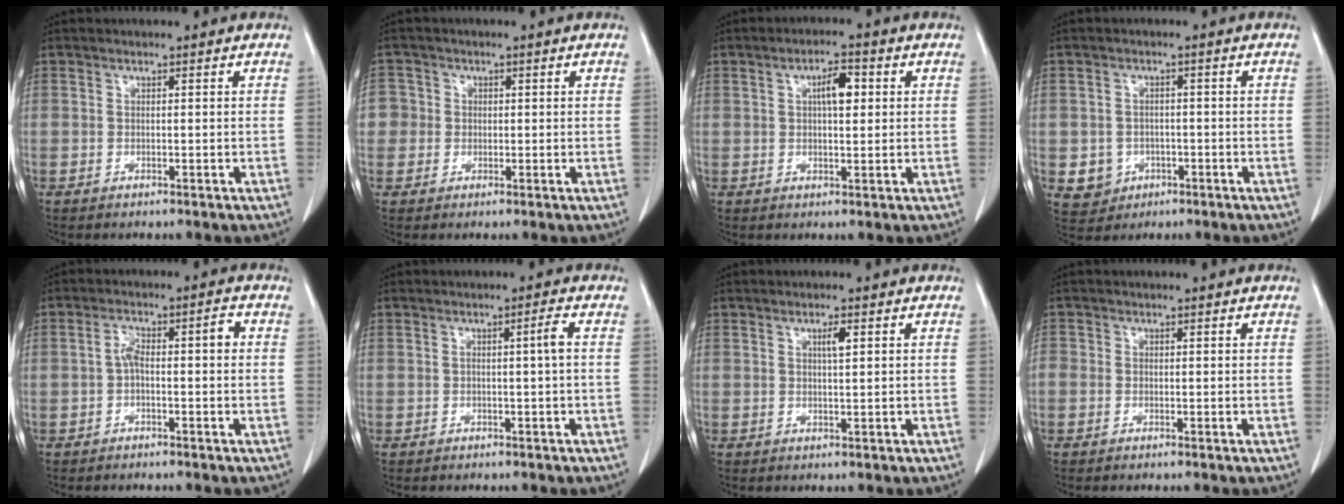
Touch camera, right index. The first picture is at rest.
{"total": 3.5, "force": [0.0, 3.5, 0.1], "torque": [0.013, 0.012, -0.004]}
{"total": 5.0, "force": [1.3, 2.1, 4.3], "torque": [-0.068, 0.011, 0.019]}
{"total": 4.6, "force": [-1.3, 4.3, 0.8], "torque": [-0.006, 0.008, -0.011]}
{"total": 4.4, "force": [-0.2, 1.4, 4.2], "torque": [-0.076, 0.026, -0.005]}
{"total": 1.7, "force": [0.0, -0.5, 1.7], "torque": [-0.028, 0.001, 0.000]}
{"total": 1.8, "force": [0.7, 0.2, 1.7], "torque": [-0.030, -0.001, 0.012]}
{"total": 1.6, "force": [-0.2, 1.4, 0.6], "torque": [-0.018, 0.009, -0.008]}